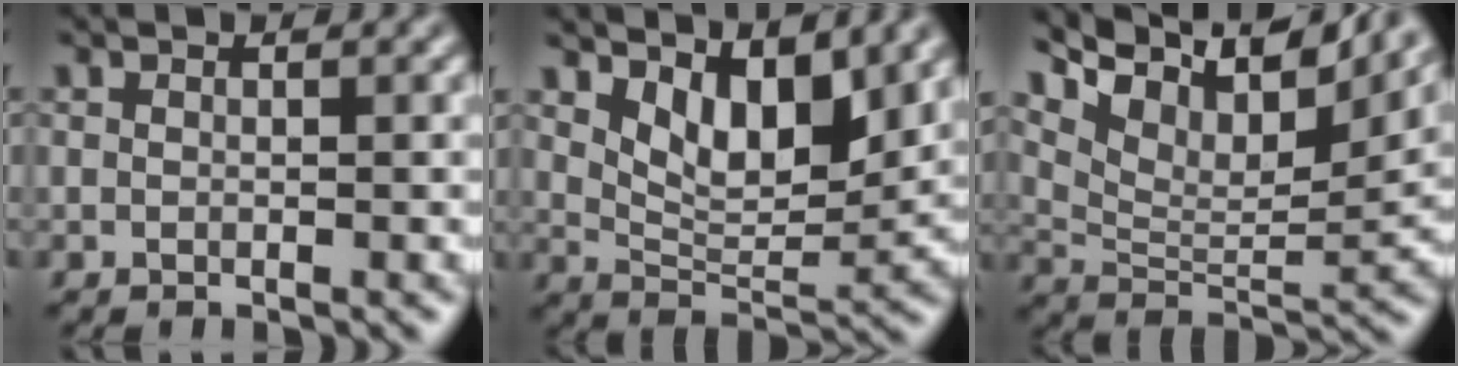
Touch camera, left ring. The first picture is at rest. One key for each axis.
{"total": 5.5, "fx": 2.7, "fy": 2.6, "fz": 4.0, "tx": -0.075, "ty": -0.005, "tz": 0.046}
{"total": 11.7, "fx": 7.5, "fy": 4.9, "fz": 7.5, "tx": -0.144, "ty": 0.042, "tz": 0.135}